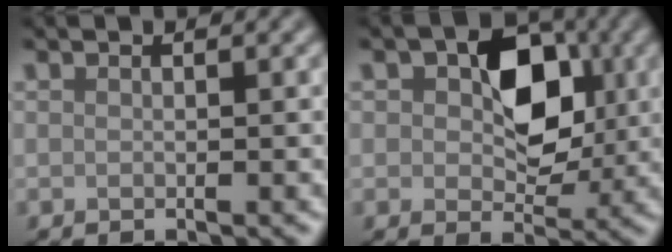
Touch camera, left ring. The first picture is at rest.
{"total": 6.6, "force": [1.2, 4.4, 4.8], "torque": [-0.065, 0.002, 0.013]}